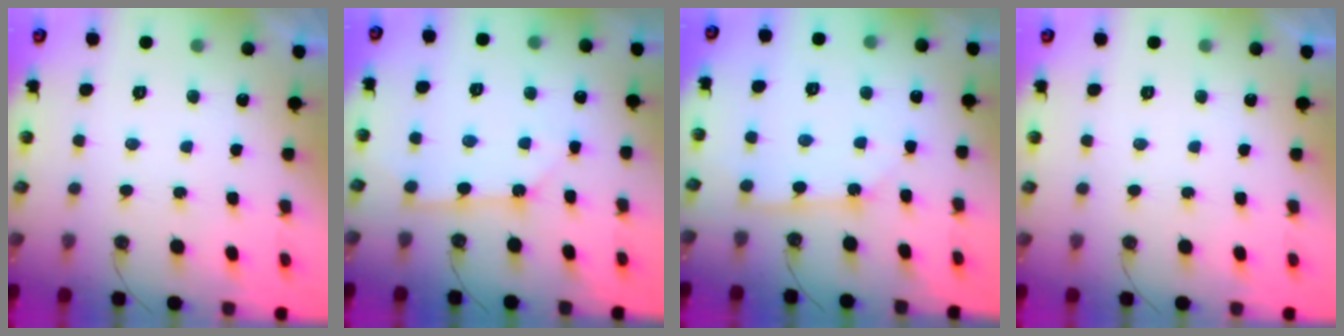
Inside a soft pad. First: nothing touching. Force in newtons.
{"total": 2.8, "press": 2.8, "slide": 0.2}
{"total": 3.8, "press": 3.8, "slide": 0.3}
{"total": 0.0}